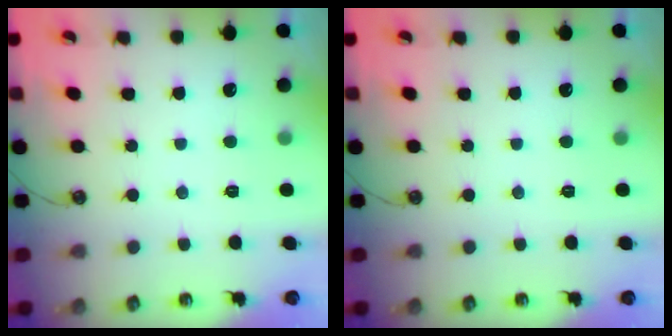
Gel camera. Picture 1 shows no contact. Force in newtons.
{"total": 0.0}